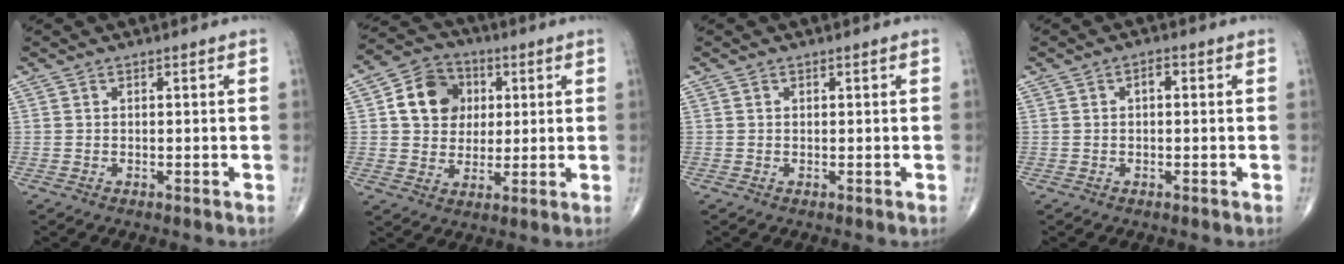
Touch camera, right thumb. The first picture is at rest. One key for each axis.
{"total": 11.2, "fx": 2.5, "fy": 9.4, "fz": 5.6, "tx": -0.061, "ty": 0.003, "tz": 0.037}
{"total": 0.0}
{"total": 1.8, "fx": 0.2, "fy": 0.9, "fz": 1.5, "tx": -0.023, "ty": 0.008, "tz": 0.001}